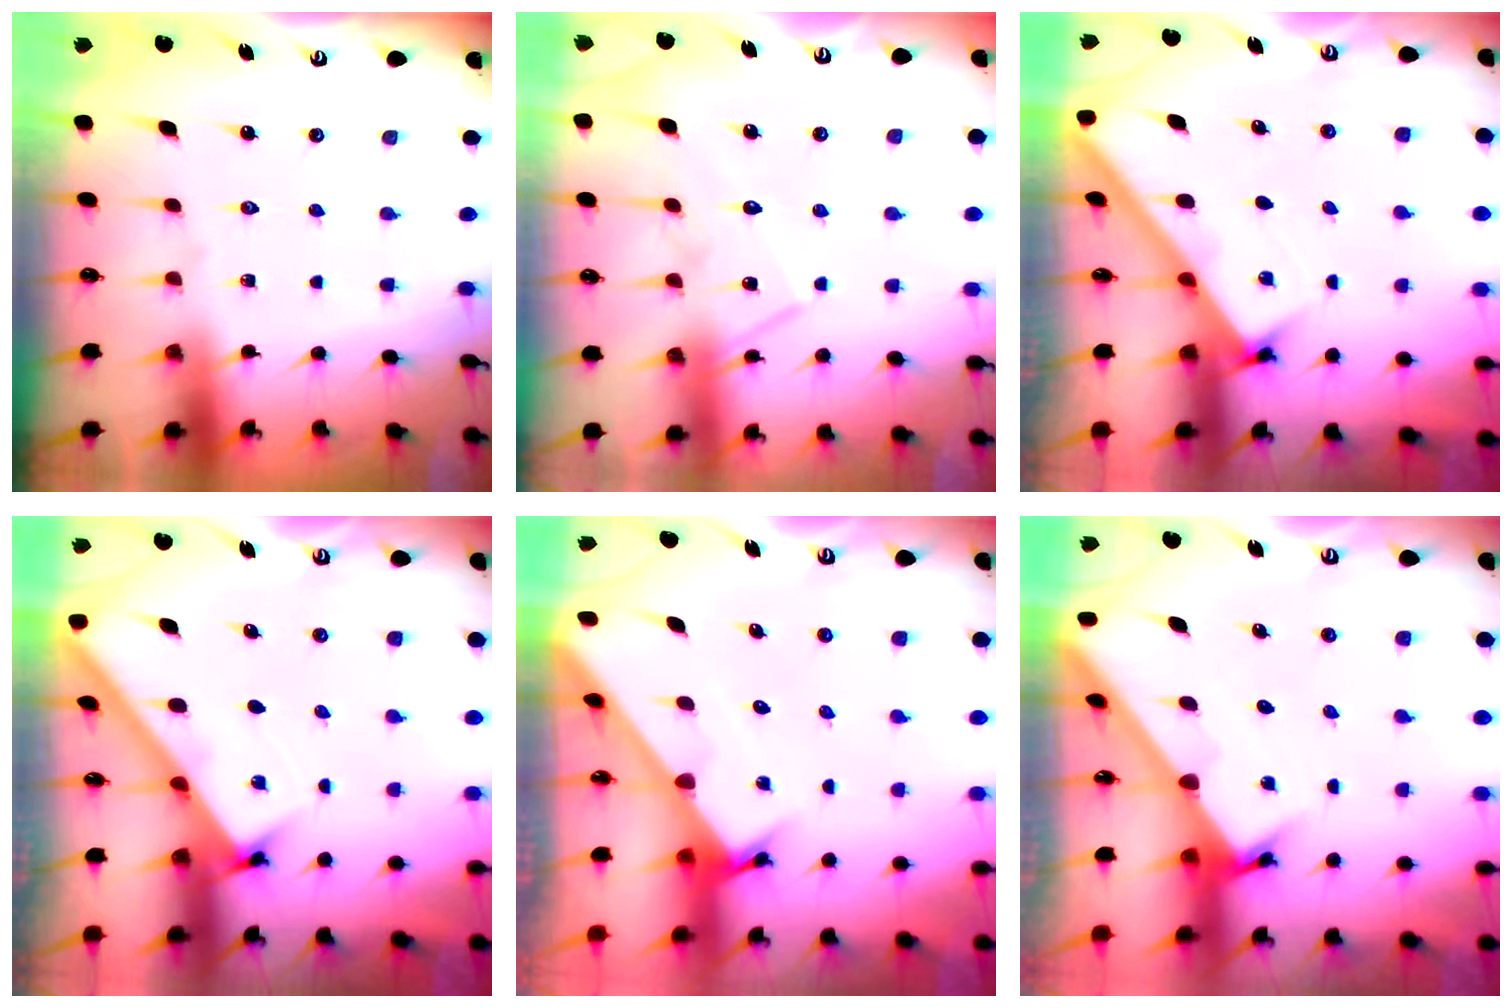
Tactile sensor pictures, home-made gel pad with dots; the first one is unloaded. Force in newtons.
{"total": 11.4, "press": 11.3, "slide": 0.7}
{"total": 2.8, "press": 2.8, "slide": 0.4}
{"total": 2.7, "press": 2.7, "slide": 0.3}
{"total": 2.4, "press": 2.4, "slide": 0.0}
{"total": 1.9, "press": 1.9, "slide": 0.1}